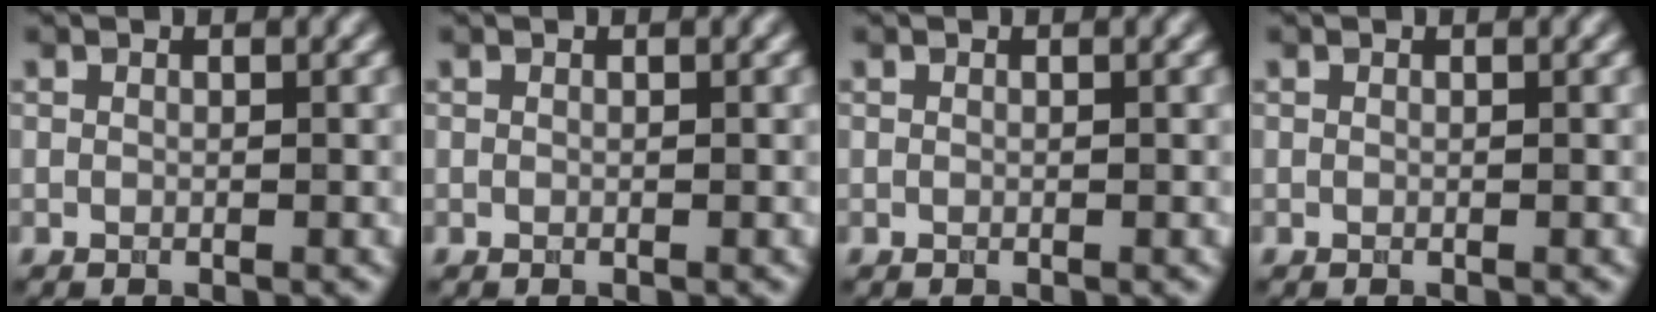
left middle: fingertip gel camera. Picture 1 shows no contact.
{"total": 0.0}
{"total": 0.0}
{"total": 0.0}